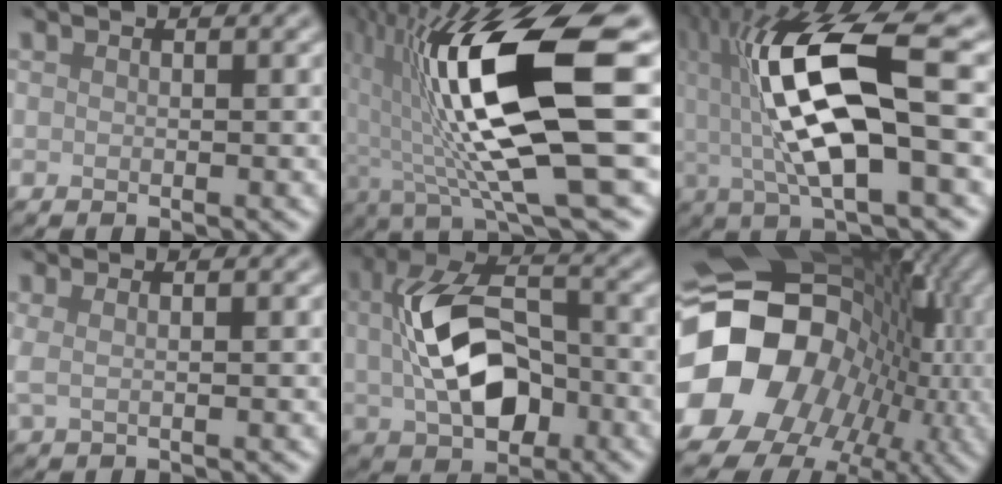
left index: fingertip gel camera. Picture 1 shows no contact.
{"total": 14.7, "force": [1.0, 3.6, 14.2], "torque": [-0.245, -0.003, 0.020]}
{"total": 12.2, "force": [1.7, 3.3, 11.6], "torque": [-0.221, 0.005, 0.033]}
{"total": 1.5, "force": [0.5, 0.5, 1.3], "torque": [-0.021, 0.003, 0.003]}
{"total": 9.1, "force": [-0.2, 5.5, 7.2], "torque": [-0.146, 0.001, -0.002]}
{"total": 20.6, "force": [-3.9, 16.9, 11.1], "torque": [-0.213, -0.034, -0.065]}